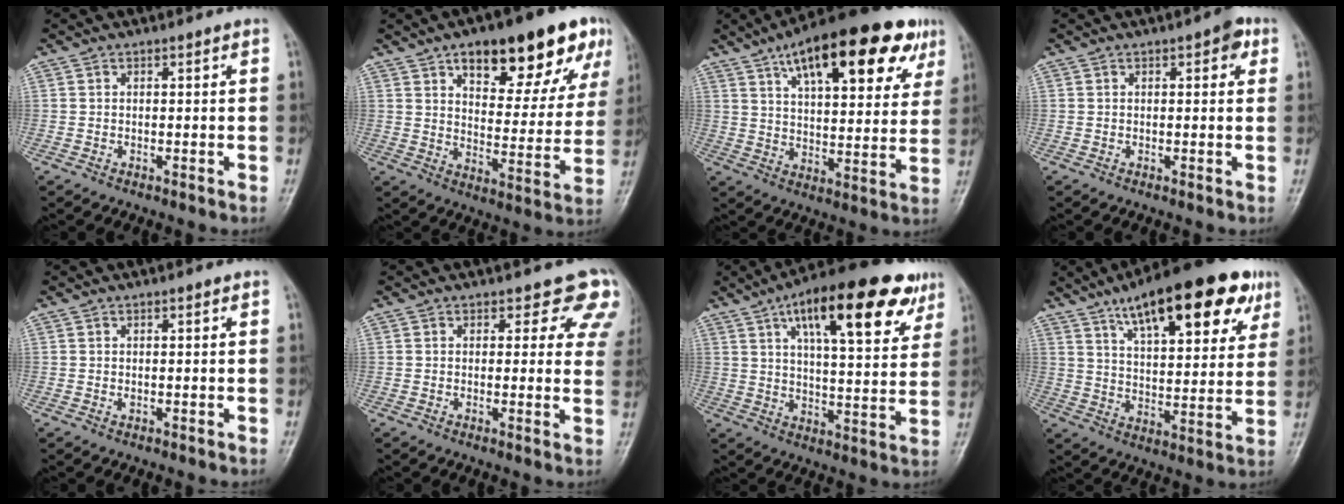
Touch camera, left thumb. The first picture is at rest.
{"total": 20.5, "force": [11.5, 8.1, 14.9], "torque": [-0.155, -0.033, 0.166]}
{"total": 24.4, "force": [12.7, 9.1, 18.7], "torque": [-0.247, -0.011, 0.188]}
{"total": 3.2, "force": [1.4, 1.4, 2.5], "torque": [-0.020, 0.002, 0.010]}
{"total": 0.8, "force": [0.2, 0.4, 0.6], "torque": [-0.008, 0.001, 0.006]}
{"total": 7.6, "force": [5.7, 4.1, 2.9], "torque": [0.019, -0.024, 0.040]}
{"total": 22.0, "force": [11.4, 7.6, 17.3], "torque": [-0.230, -0.017, 0.169]}
{"total": 22.9, "force": [12.7, 8.1, 17.3], "torque": [-0.222, -0.025, 0.192]}